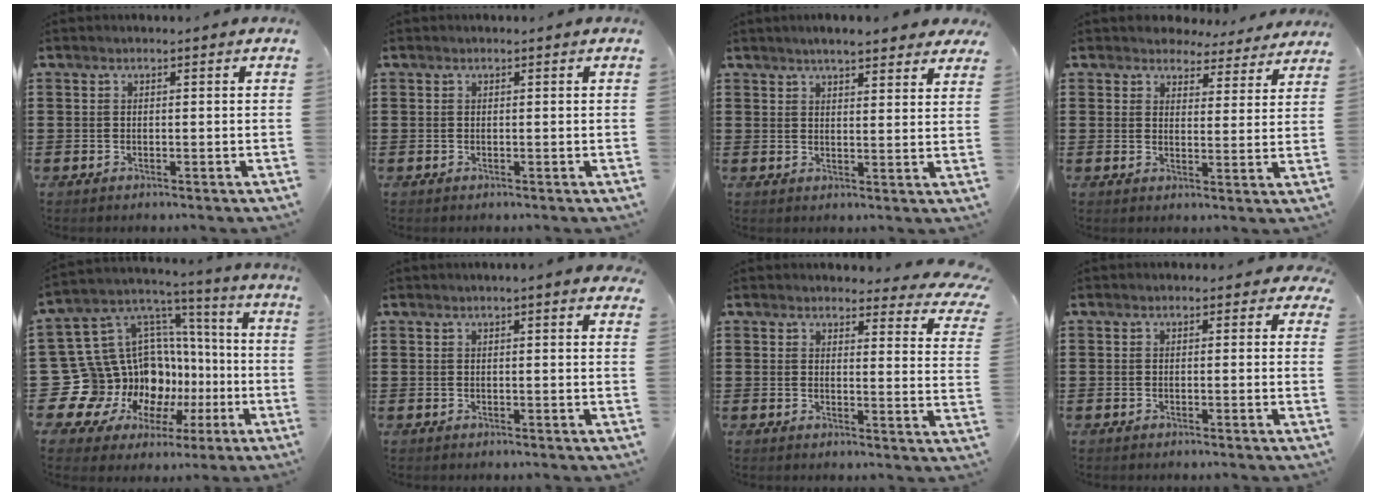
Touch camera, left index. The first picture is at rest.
{"total": 0.0}
{"total": 4.2, "force": [3.8, 0.4, 1.7], "torque": [-0.044, -0.003, 0.069]}
{"total": 4.5, "force": [4.3, 1.2, 0.4], "torque": [-0.019, -0.016, 0.077]}
{"total": 17.2, "force": [-2.7, 15.7, 6.5], "torque": [-0.173, -0.046, 0.016]}
{"total": 1.3, "force": [0.9, -0.1, 0.9], "torque": [-0.019, 0.000, 0.016]}
{"total": 4.0, "force": [3.7, 0.7, 1.4], "torque": [-0.028, -0.018, 0.064]}
{"total": 1.0, "force": [0.0, 0.9, 0.4], "torque": [-0.011, 0.007, -0.003]}